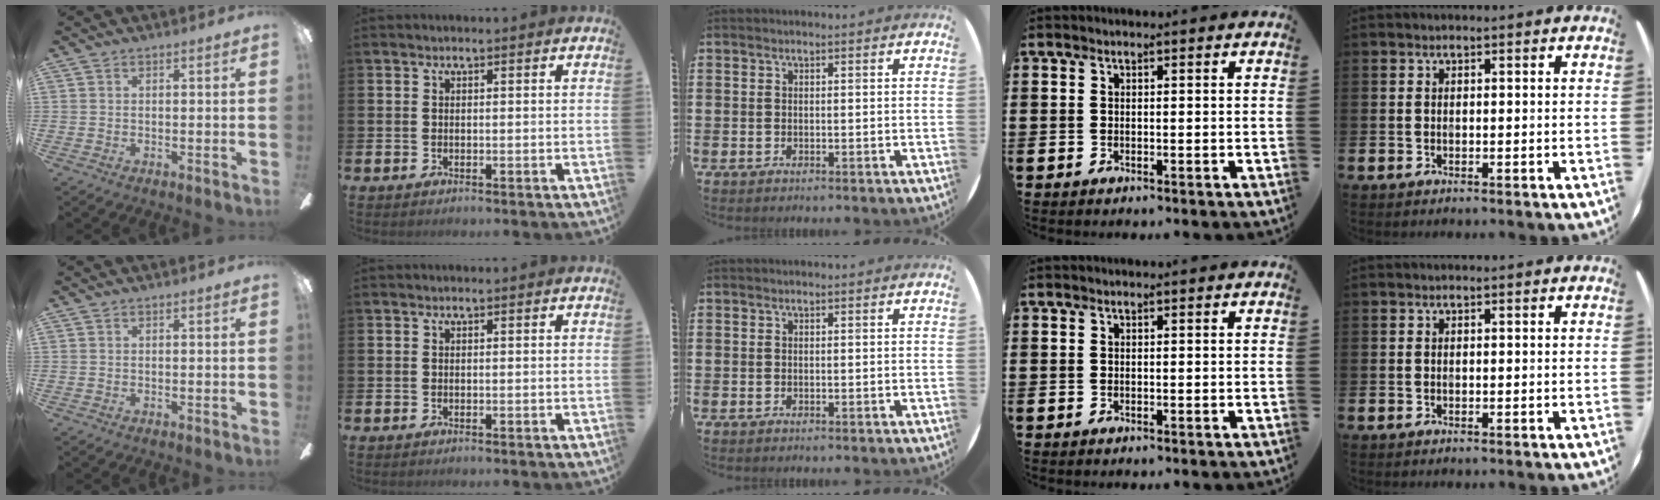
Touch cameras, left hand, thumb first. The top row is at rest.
{}